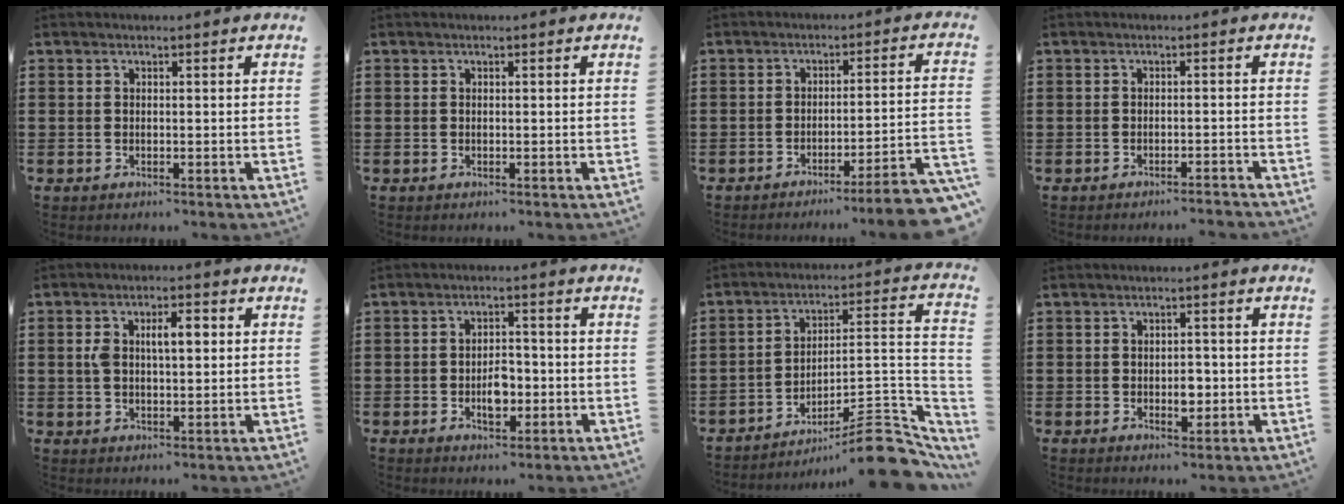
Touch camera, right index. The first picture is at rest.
{"total": 0.0}
{"total": 5.4, "force": [-4.2, -0.7, 3.3], "torque": [-0.055, -0.019, -0.084]}
{"total": 1.5, "force": [-1.5, -0.3, 0.3], "torque": [-0.007, 0.003, -0.029]}
{"total": 5.1, "force": [1.0, 2.4, 4.4], "torque": [-0.073, 0.007, 0.010]}
{"total": 4.3, "force": [-1.2, 2.3, 3.4], "torque": [-0.054, 0.003, -0.023]}
{"total": 9.9, "force": [-7.7, 1.4, 6.0], "torque": [-0.078, 0.012, -0.153]}
{"total": 3.0, "force": [-0.6, 1.7, 2.4], "torque": [-0.038, -0.001, -0.012]}